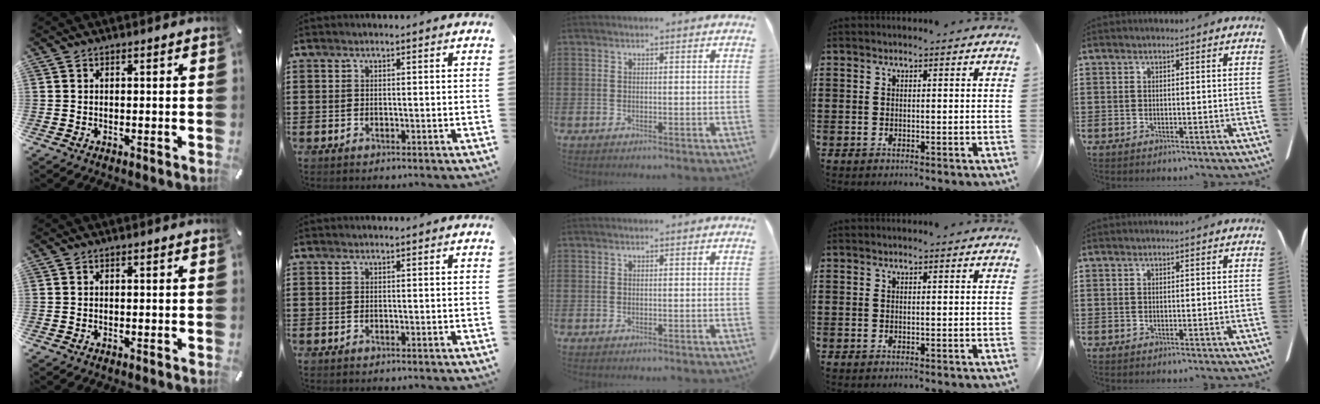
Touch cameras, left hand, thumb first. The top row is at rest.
{}